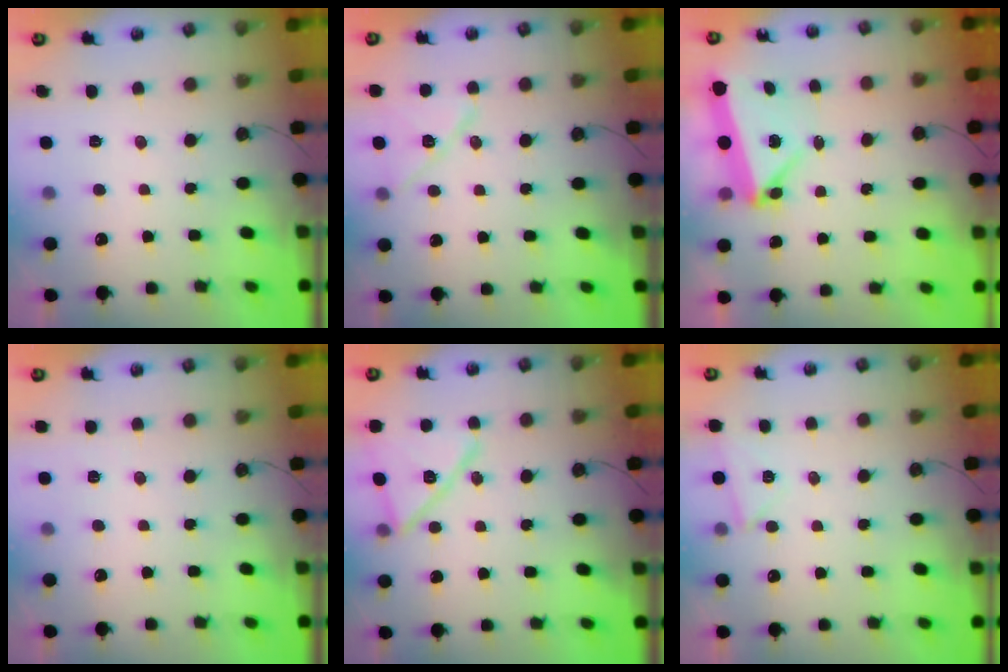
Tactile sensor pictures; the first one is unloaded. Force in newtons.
{"total": 11.5, "press": 11.2, "slide": 2.5}
{"total": 5.9, "press": 5.4, "slide": 2.4}
{"total": 1.7, "press": 1.7, "slide": 0.4}
{"total": 15.6, "press": 15.6, "slide": 0.8}
{"total": 3.7, "press": 3.7, "slide": 0.3}